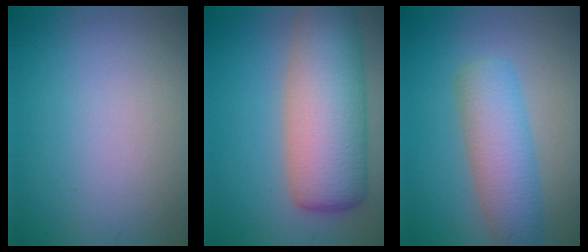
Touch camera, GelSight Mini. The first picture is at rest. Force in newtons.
{"total": 9.9, "press": 9.9, "slide": 0.5}
{"total": 5.5, "press": 5.5, "slide": 0.2}